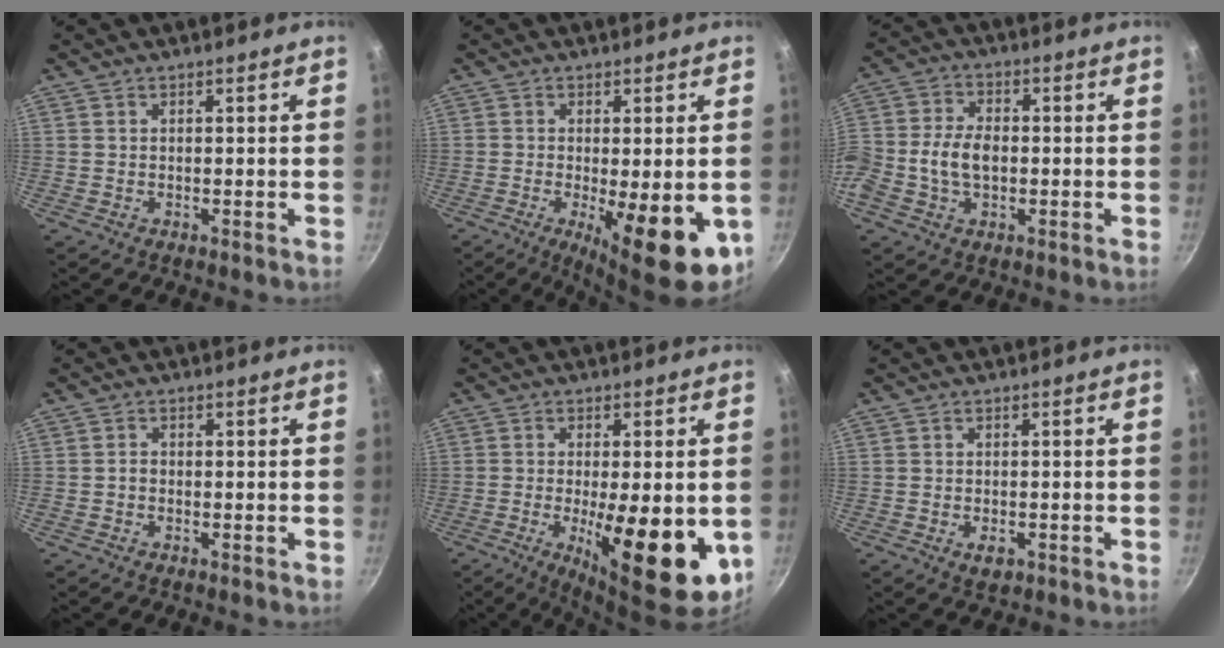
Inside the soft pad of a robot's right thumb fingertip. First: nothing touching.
{"total": 13.2, "force": [-3.7, 4.1, 11.9], "torque": [-0.155, -0.012, -0.041]}
{"total": 9.7, "force": [-1.6, 6.9, 6.7], "torque": [-0.127, 0.027, -0.042]}
{"total": 1.2, "force": [-0.4, 0.9, 0.6], "torque": [-0.008, 0.008, -0.009]}
{"total": 16.8, "force": [-3.8, 5.5, 15.4], "torque": [-0.210, -0.005, -0.047]}
{"total": 2.9, "force": [-1.1, 1.7, 2.0], "torque": [-0.031, 0.002, -0.015]}